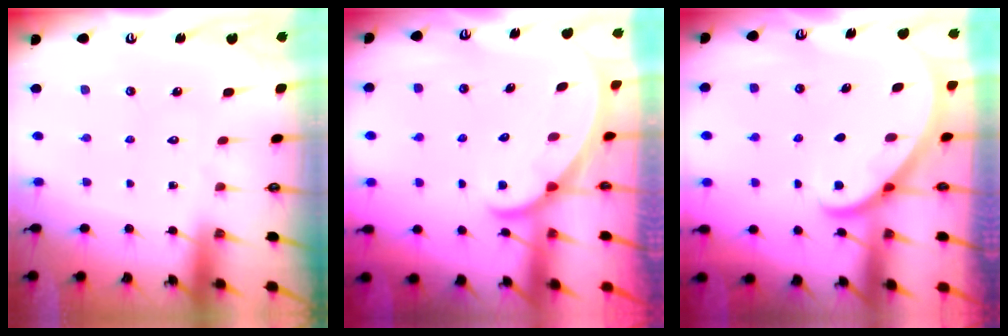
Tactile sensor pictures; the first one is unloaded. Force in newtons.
{"total": 2.1, "press": 2.1, "slide": 0.0}
{"total": 2.9, "press": 2.9, "slide": 0.2}